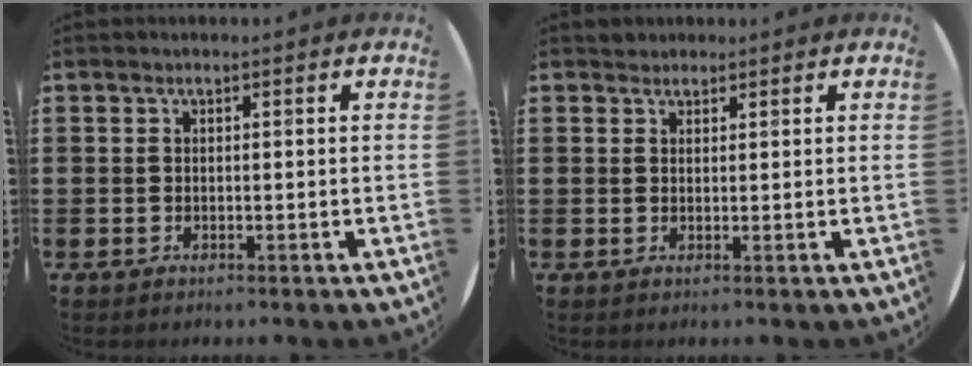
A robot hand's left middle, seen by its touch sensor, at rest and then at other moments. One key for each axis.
{"total": 1.2, "fx": 1.1, "fy": 0.4, "fz": -0.2, "tx": 0.009, "ty": 0.000, "tz": 0.021}